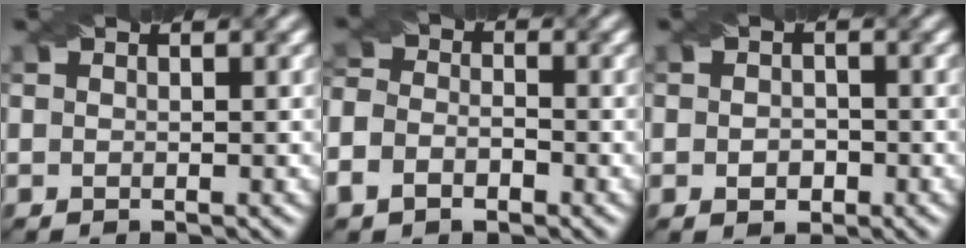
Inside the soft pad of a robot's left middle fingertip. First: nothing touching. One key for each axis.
{"total": 3.8, "fx": -1.8, "fy": 2.6, "fz": 2.1, "tx": -0.041, "ty": 0.000, "tz": -0.045}
{"total": 1.7, "fx": -0.5, "fy": 1.2, "fz": 1.1, "tx": -0.020, "ty": -0.001, "tz": -0.011}